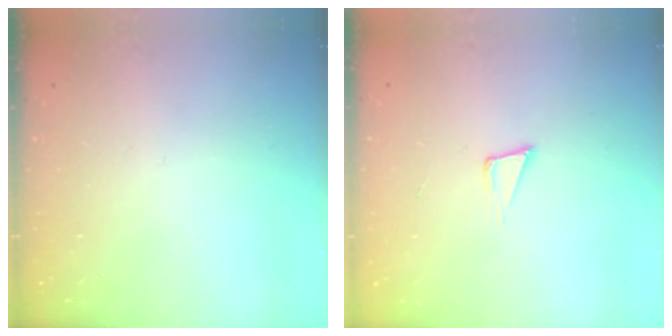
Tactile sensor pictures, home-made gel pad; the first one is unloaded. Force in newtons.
{"total": 3.9, "press": 2.4, "slide": 3.1}